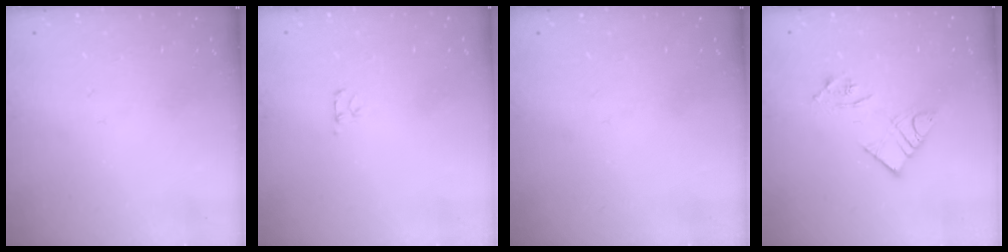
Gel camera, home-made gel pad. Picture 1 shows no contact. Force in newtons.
{"total": 2.7, "press": 2.7, "slide": 0.3}
{"total": 0.0}
{"total": 8.4, "press": 8.4, "slide": 0.6}